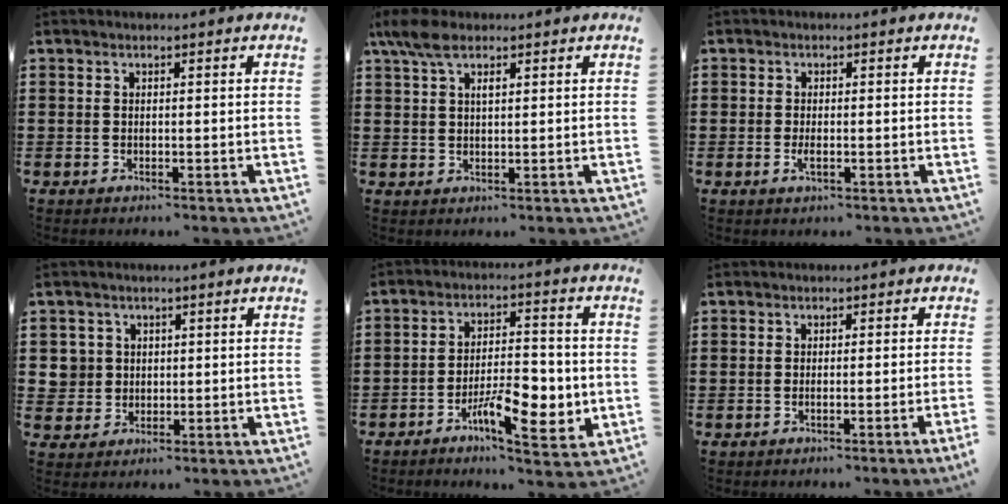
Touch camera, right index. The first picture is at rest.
{"total": 4.8, "force": [2.6, 2.0, 3.5], "torque": [-0.085, 0.004, 0.045]}
{"total": 1.2, "force": [-0.4, 0.4, 1.1], "torque": [-0.022, -0.008, -0.005]}
{"total": 3.4, "force": [0.5, 3.4, 0.5], "torque": [-0.028, 0.011, 0.009]}
{"total": 9.2, "force": [-3.5, 4.0, 7.6], "torque": [-0.118, 0.006, -0.056]}
{"total": 1.2, "force": [-0.7, -0.6, 0.8], "torque": [-0.015, -0.008, -0.014]}